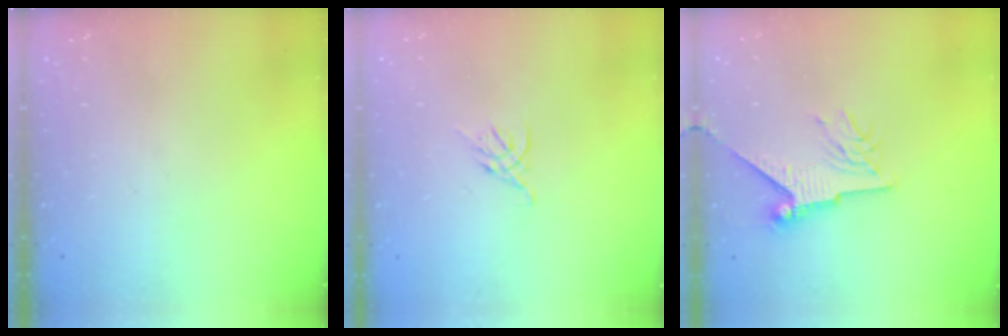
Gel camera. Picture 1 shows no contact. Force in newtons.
{"total": 2.3, "press": 2.2, "slide": 0.6}
{"total": 10.9, "press": 10.8, "slide": 1.3}